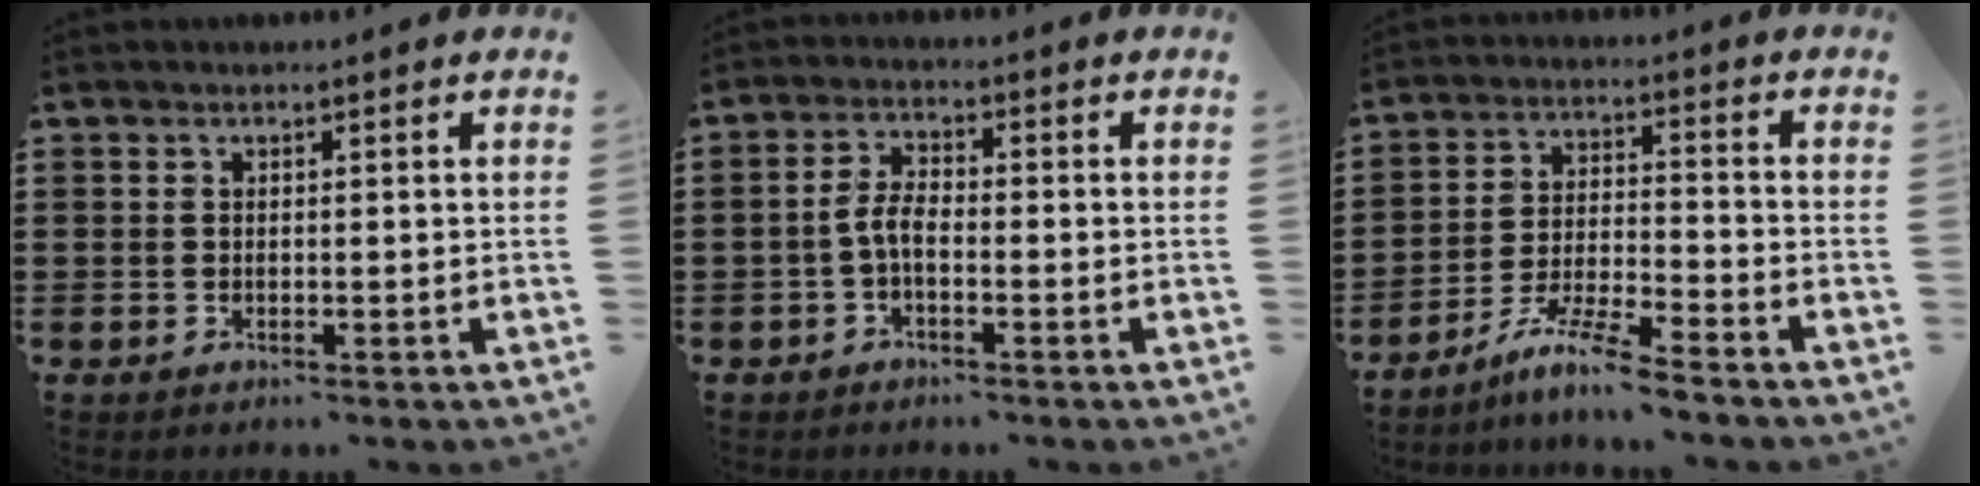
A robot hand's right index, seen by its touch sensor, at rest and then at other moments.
{"total": 3.6, "force": [-1.2, 1.4, 3.0], "torque": [-0.077, 0.000, -0.031]}
{"total": 7.5, "force": [-6.5, -0.6, 3.6], "torque": [-0.079, -0.012, -0.127]}